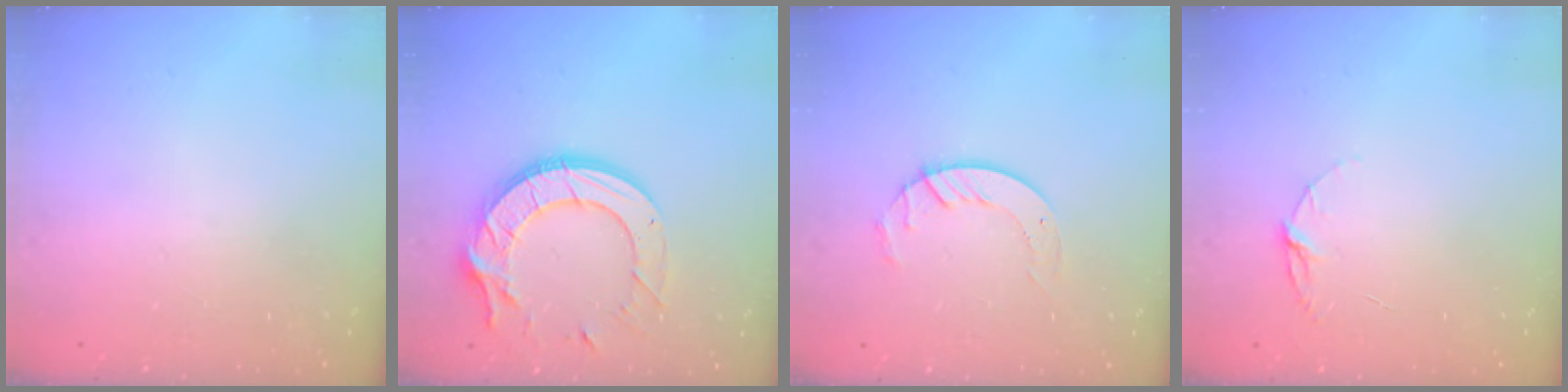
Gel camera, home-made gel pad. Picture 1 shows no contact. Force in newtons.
{"total": 16.0, "press": 15.9, "slide": 1.4}
{"total": 5.7, "press": 5.7, "slide": 0.4}
{"total": 4.1, "press": 4.1, "slide": 0.3}